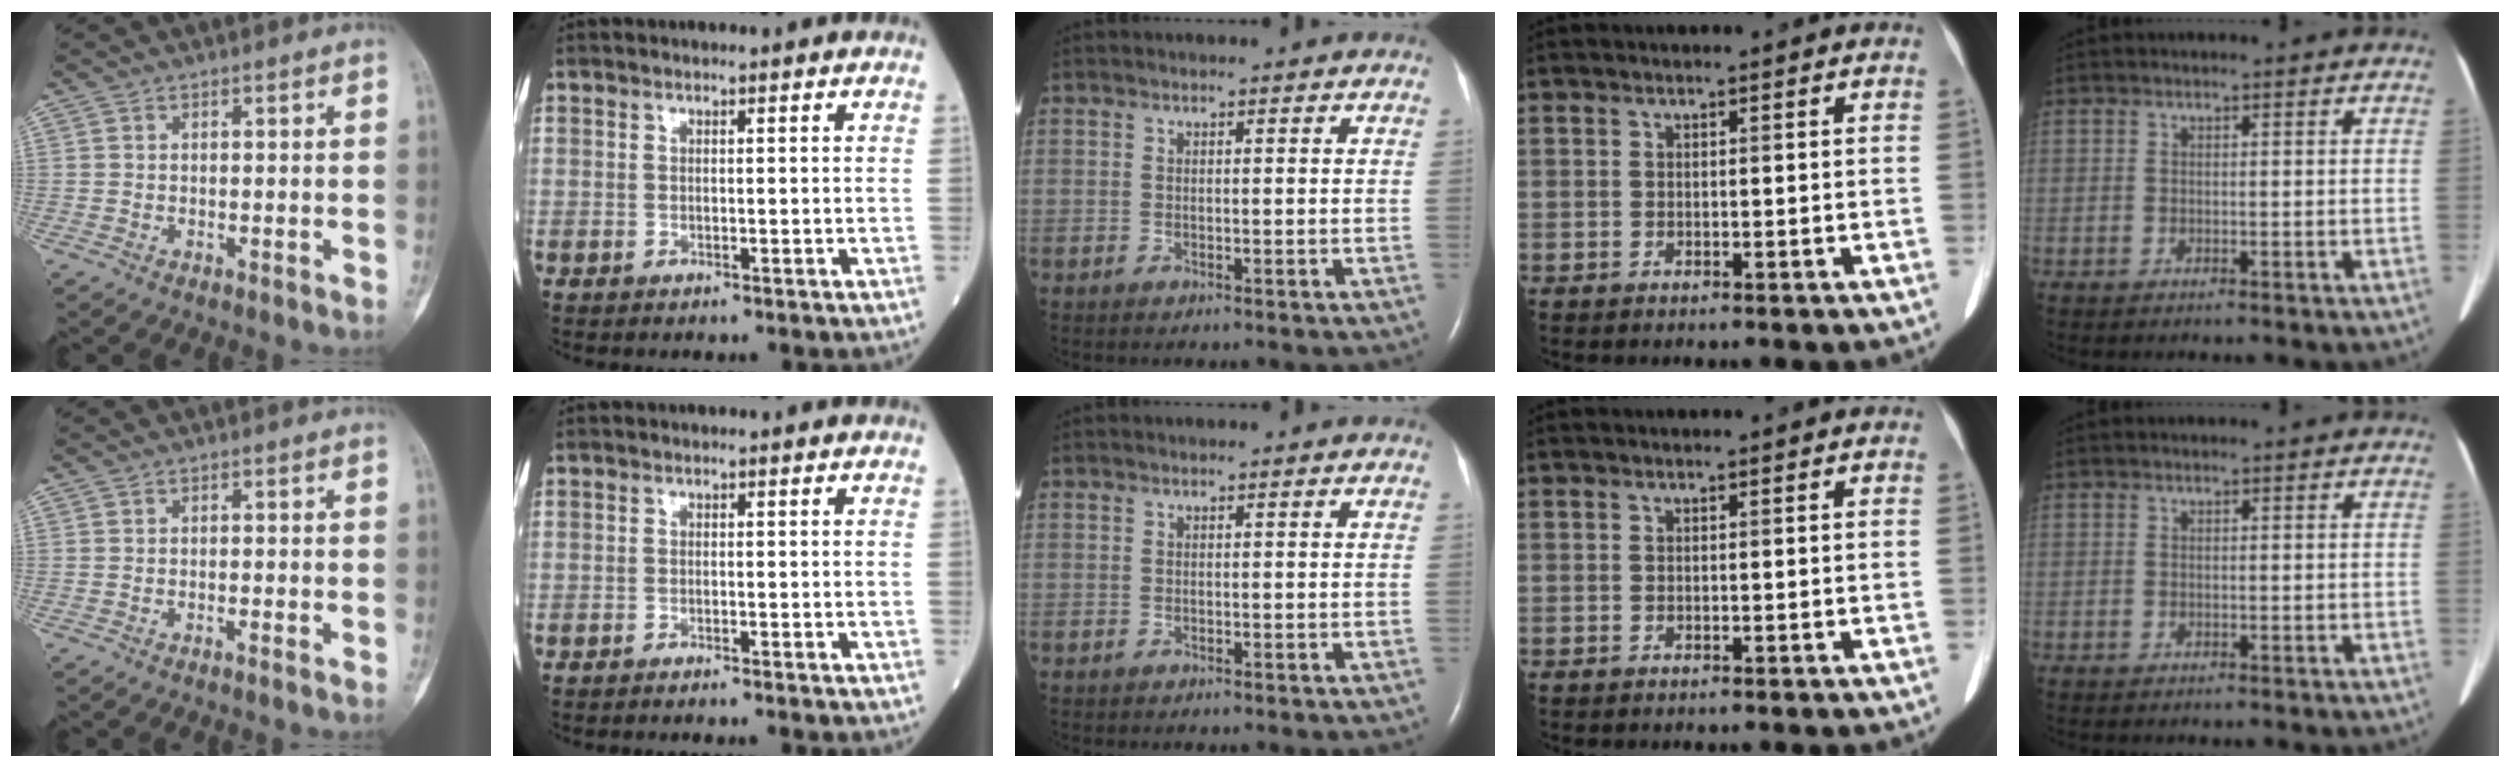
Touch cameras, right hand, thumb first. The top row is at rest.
{"thumb": {"total": 0.9, "force": [-0.6, 0.0, 0.6], "torque": [-0.015, 0.001, -0.008]}, "index": {"total": 2.2, "force": [-1.9, -0.2, 1.0], "torque": [-0.013, 0.002, -0.021]}}